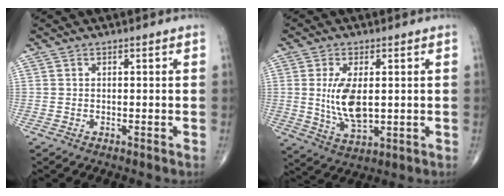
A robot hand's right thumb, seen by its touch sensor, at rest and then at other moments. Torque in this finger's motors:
{"motor_torque": [-0.48, 0.79, 0.83, 0.28, 0.04]}